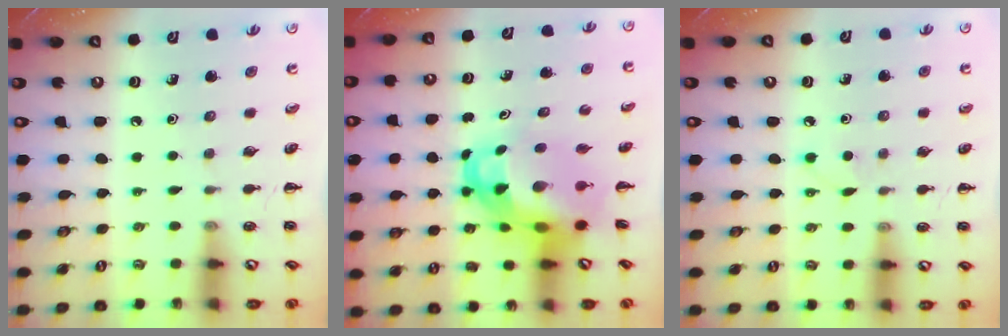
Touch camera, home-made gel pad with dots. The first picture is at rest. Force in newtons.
{"total": 8.7, "press": 8.4, "slide": 2.4}
{"total": 2.9, "press": 2.7, "slide": 0.9}